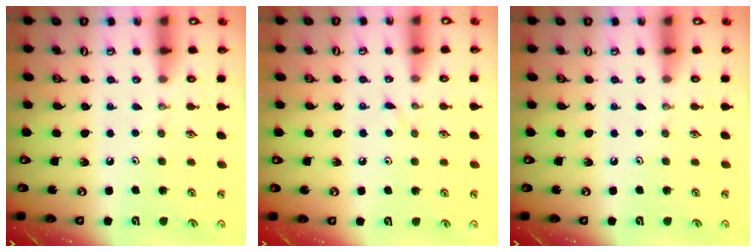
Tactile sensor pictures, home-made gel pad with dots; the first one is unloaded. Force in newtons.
{"total": 3.3, "press": 3.2, "slide": 0.4}
{"total": 0.0}